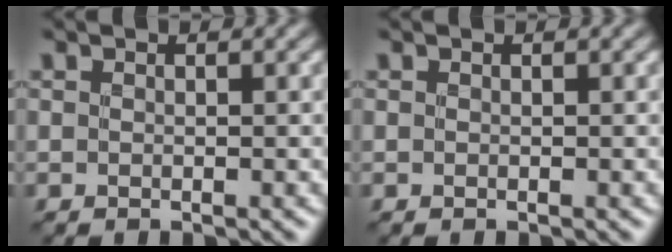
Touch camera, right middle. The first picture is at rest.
{"total": 0.0}